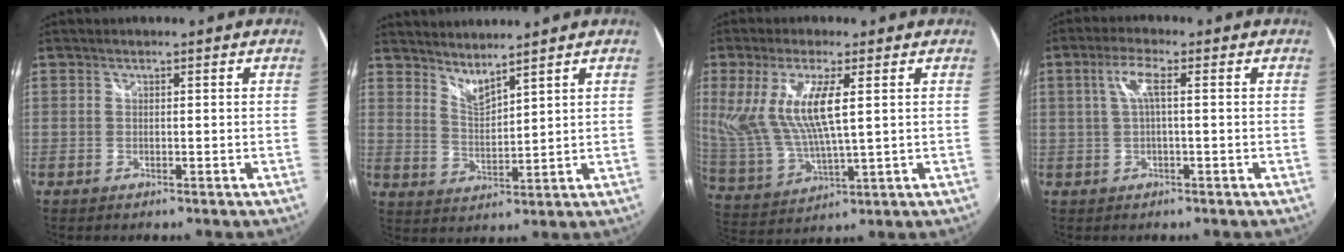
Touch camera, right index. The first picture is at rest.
{"total": 5.3, "force": [4.9, 0.2, 1.9], "torque": [-0.032, -0.011, 0.086]}
{"total": 13.3, "force": [3.8, 3.4, 12.3], "torque": [-0.239, -0.012, 0.091]}
{"total": 4.0, "force": [0.4, 0.4, 4.0], "torque": [-0.078, 0.006, 0.011]}